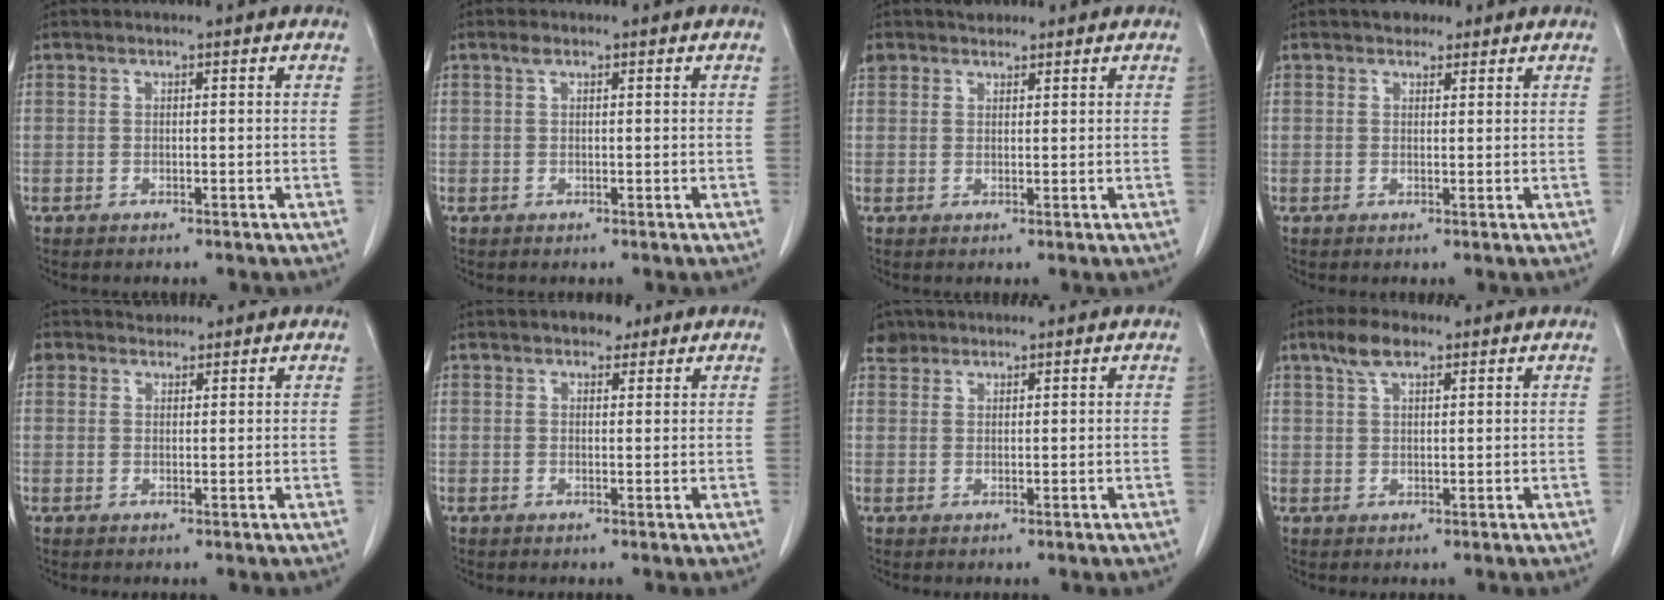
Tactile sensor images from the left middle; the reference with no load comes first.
{"total": 0.9, "force": [0.5, 0.4, 0.6], "torque": [-0.011, 0.007, 0.009]}
{"total": 3.2, "force": [2.5, 1.9, 0.4], "torque": [-0.010, 0.014, 0.046]}
{"total": 2.6, "force": [1.9, 1.4, 0.9], "torque": [-0.016, 0.010, 0.028]}
{"total": 2.8, "force": [2.1, 1.8, 0.0], "torque": [0.000, 0.015, 0.037]}
{"total": 2.6, "force": [1.8, 1.4, 1.1], "torque": [-0.017, 0.007, 0.025]}
{"total": 2.1, "force": [1.8, 1.1, -0.2], "torque": [0.002, 0.007, 0.032]}
{"total": 4.2, "force": [2.8, 1.6, 2.7], "torque": [-0.060, 0.010, 0.056]}